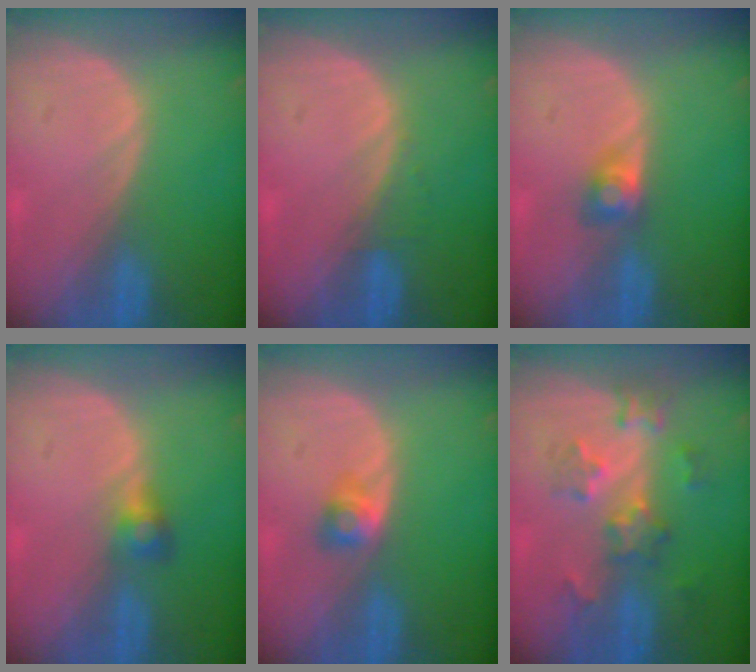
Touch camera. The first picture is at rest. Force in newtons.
{"total": 1.2, "press": 1.1, "slide": 0.4}
{"total": 2.7, "press": 2.5, "slide": 1.0}
{"total": 2.6, "press": 2.5, "slide": 0.2}
{"total": 2.7, "press": 2.4, "slide": 1.1}
{"total": 6.5, "press": 6.0, "slide": 2.3}